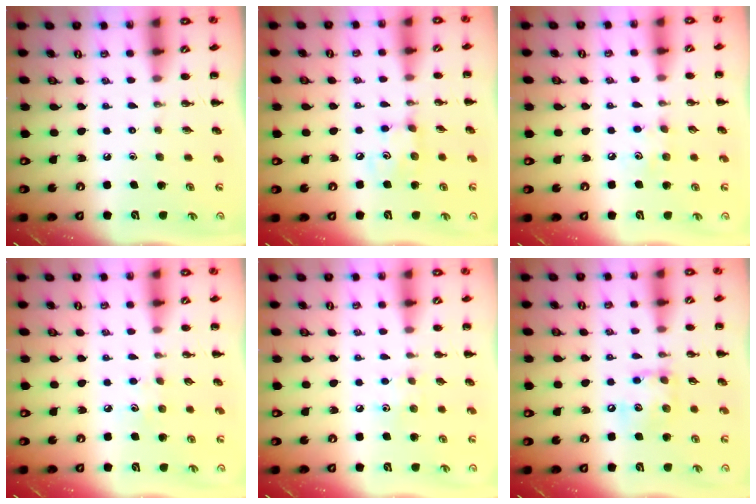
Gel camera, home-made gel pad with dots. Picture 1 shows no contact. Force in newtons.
{"total": 4.6, "press": 4.6, "slide": 0.6}
{"total": 5.2, "press": 5.1, "slide": 1.3}
{"total": 3.7, "press": 3.5, "slide": 0.9}
{"total": 5.6, "press": 5.5, "slide": 1.3}
{"total": 10.8, "press": 10.8, "slide": 1.0}